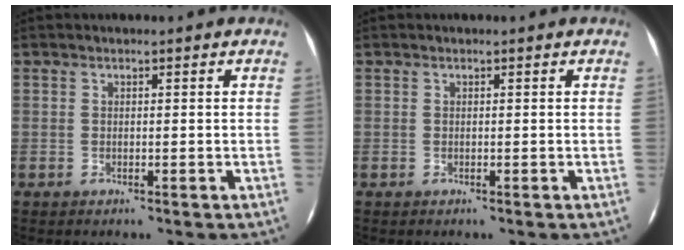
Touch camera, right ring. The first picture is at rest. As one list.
[{"total": 0.0}]